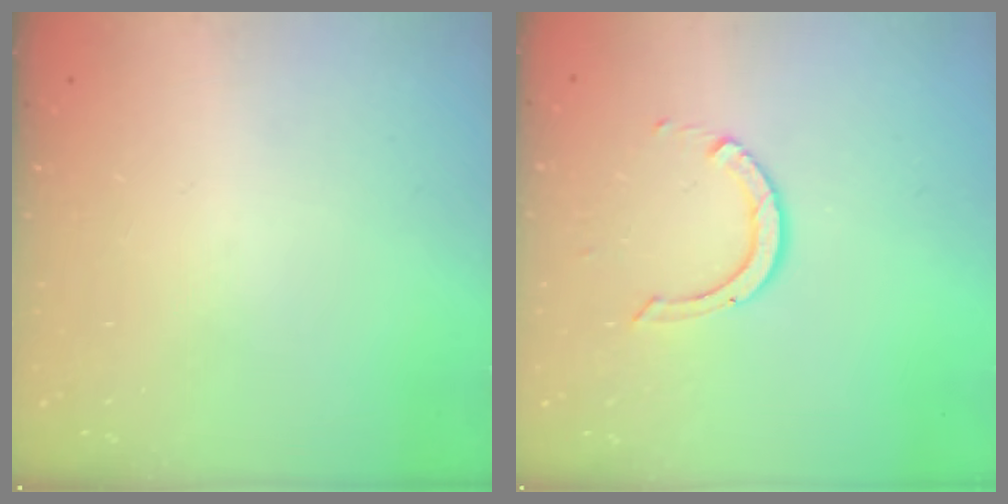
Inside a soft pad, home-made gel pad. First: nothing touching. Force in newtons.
{"total": 6.7, "press": 6.7, "slide": 0.5}